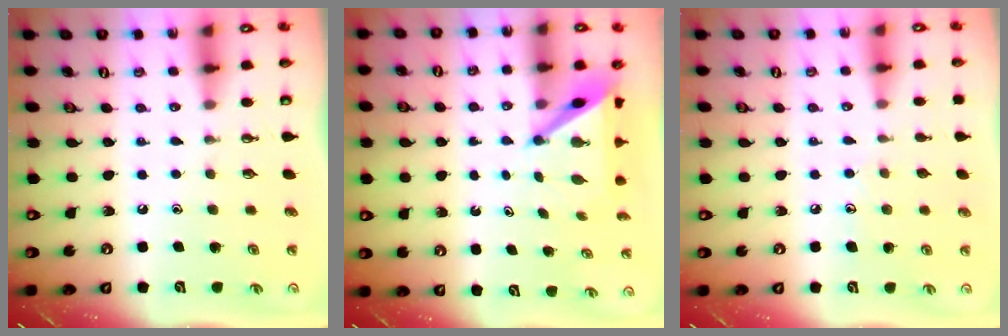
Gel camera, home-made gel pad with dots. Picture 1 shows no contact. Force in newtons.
{"total": 5.3, "press": 5.3, "slide": 0.1}
{"total": 5.4, "press": 5.4, "slide": 0.5}